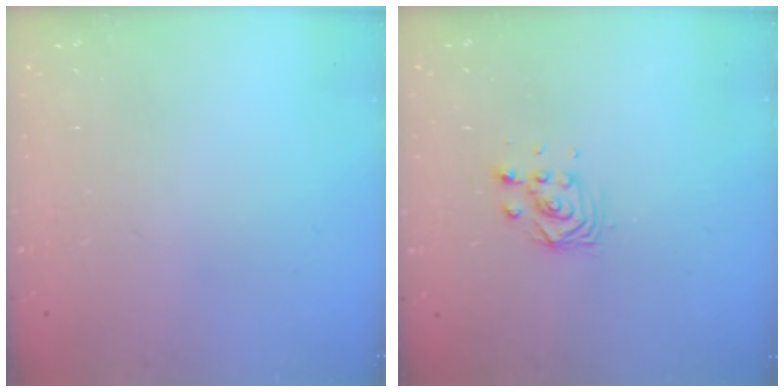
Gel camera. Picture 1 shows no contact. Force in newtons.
{"total": 3.0, "press": 3.0, "slide": 0.0}